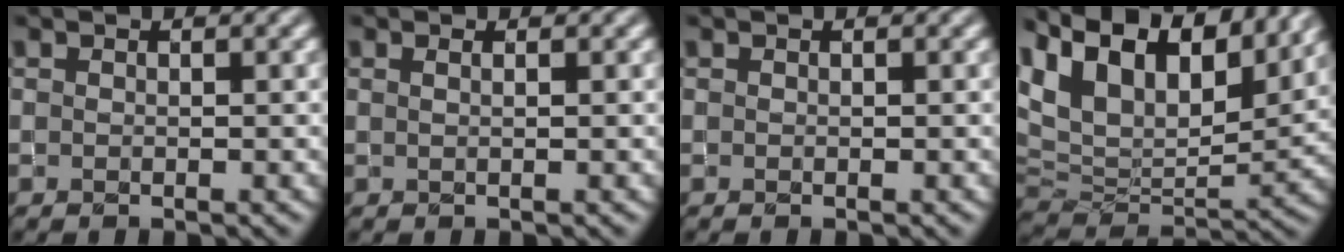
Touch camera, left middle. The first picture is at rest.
{"total": 1.0, "force": [0.5, 0.4, 0.8], "torque": [-0.004, 0.002, 0.000]}
{"total": 0.0}
{"total": 14.8, "force": [9.0, 7.5, 9.1], "torque": [-0.180, 0.040, 0.150]}